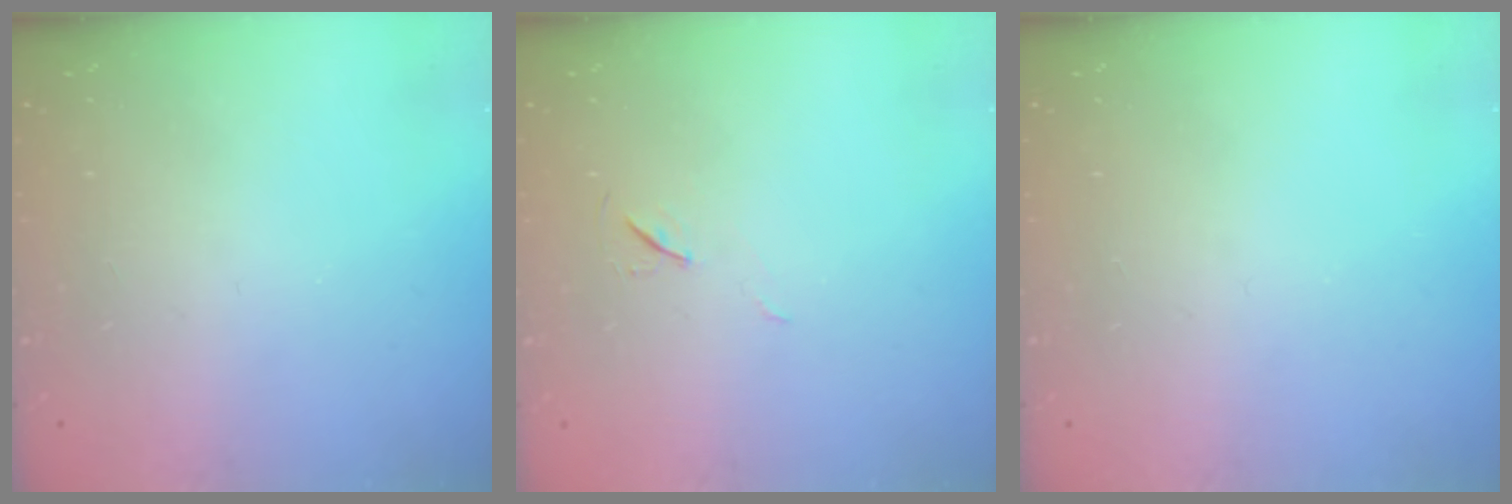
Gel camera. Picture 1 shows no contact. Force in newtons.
{"total": 6.4, "press": 5.8, "slide": 2.5}
{"total": 0.0}